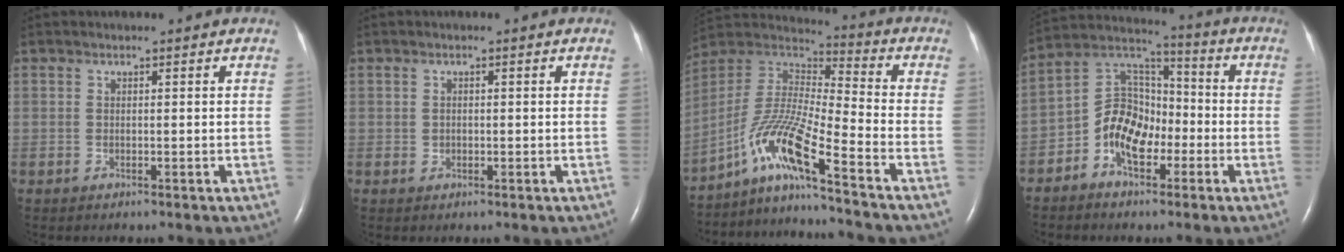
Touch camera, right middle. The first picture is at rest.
{"total": 0.8, "force": [-0.1, 0.7, 0.3], "torque": [-0.007, 0.001, 0.000]}
{"total": 12.9, "force": [-8.5, -0.6, 9.7], "torque": [-0.207, 0.003, -0.159]}
{"total": 9.7, "force": [-3.8, 6.3, 6.4], "torque": [-0.133, 0.035, -0.073]}